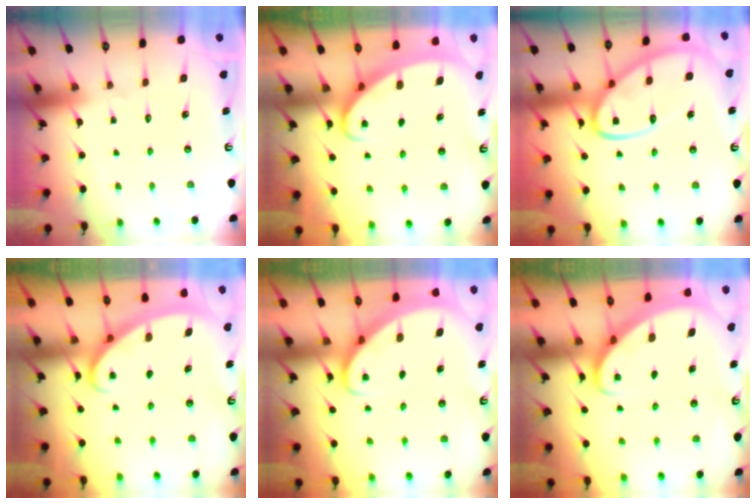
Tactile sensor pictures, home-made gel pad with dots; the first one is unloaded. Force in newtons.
{"total": 2.5, "press": 2.5, "slide": 0.4}
{"total": 13.7, "press": 13.6, "slide": 1.4}
{"total": 2.7, "press": 2.7, "slide": 0.3}
{"total": 2.8, "press": 2.8, "slide": 0.2}
{"total": 2.5, "press": 2.5, "slide": 0.2}